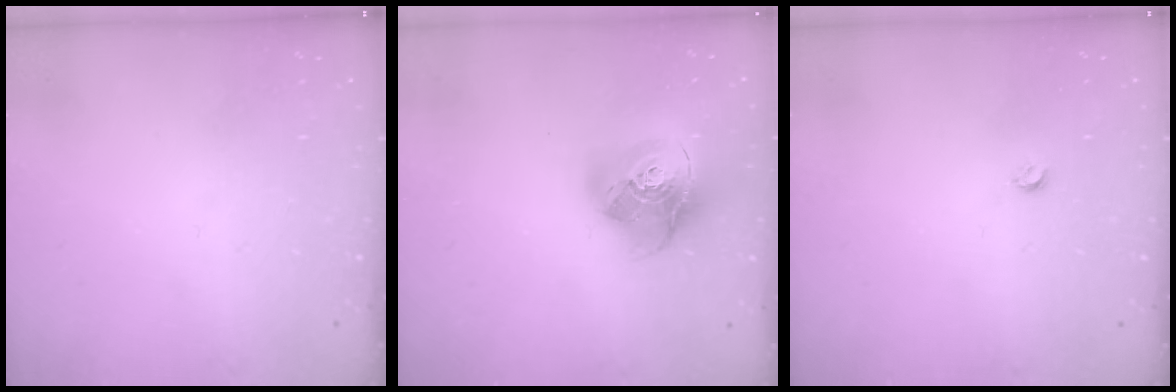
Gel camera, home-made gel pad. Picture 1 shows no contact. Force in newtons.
{"total": 19.4, "press": 19.3, "slide": 2.3}
{"total": 2.9, "press": 2.8, "slide": 0.5}